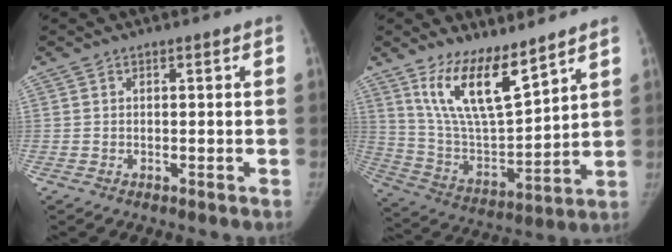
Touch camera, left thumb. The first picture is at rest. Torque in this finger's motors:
{"motor_torque": [0.17, 0.13, 1.50, -1.27, 0.11]}